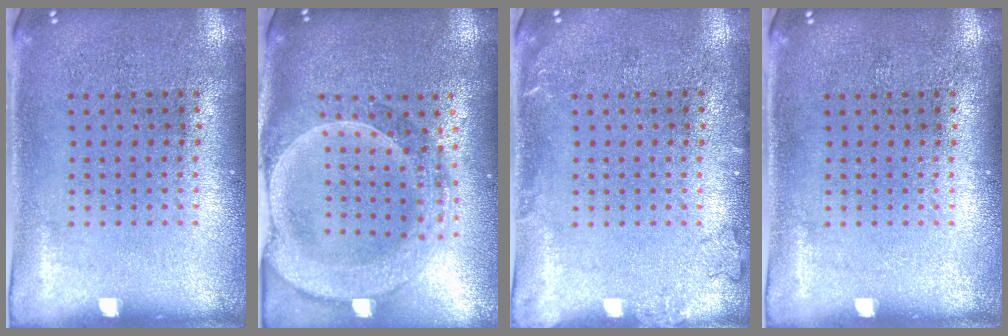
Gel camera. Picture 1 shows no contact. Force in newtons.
{"total": 2.6, "press": 2.3, "slide": 1.3}
{"total": 1.1, "press": 1.0, "slide": 0.3}
{"total": 0.0}